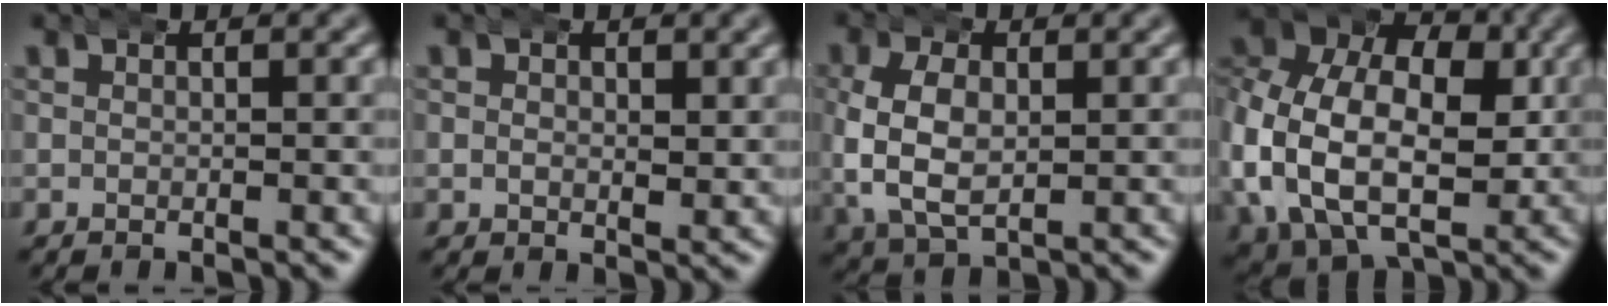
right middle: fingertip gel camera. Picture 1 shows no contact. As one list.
[{"total": 1.6, "force": [0.6, 1.1, 0.9], "torque": [-0.017, -0.008, 0.015]}, {"total": 6.1, "force": [-0.2, 4.4, 4.2], "torque": [-0.110, -0.016, 0.009]}, {"total": 15.7, "force": [0.9, 12.2, 9.9], "torque": [-0.209, -0.025, 0.010]}]